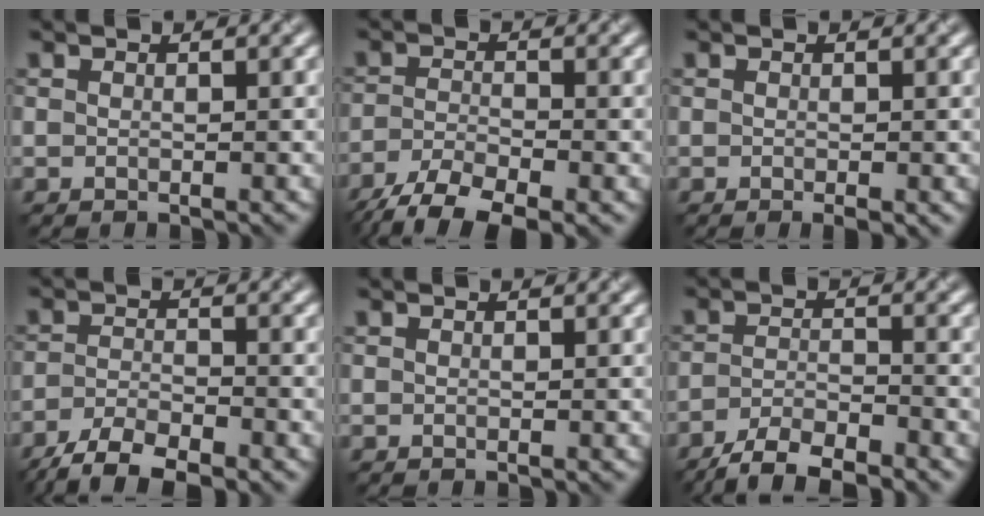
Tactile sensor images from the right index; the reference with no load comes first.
{"total": 6.2, "force": [-4.5, 1.7, 3.9], "torque": [-0.072, -0.012, -0.086]}
{"total": 0.9, "force": [-0.3, 0.1, 0.8], "torque": [-0.011, -0.006, -0.005]}
{"total": 5.6, "force": [-4.4, 1.4, 3.1], "torque": [-0.055, -0.009, -0.084]}
{"total": 0.0}
{"total": 5.0, "force": [-4.2, 1.1, 2.6], "torque": [-0.047, -0.005, -0.079]}